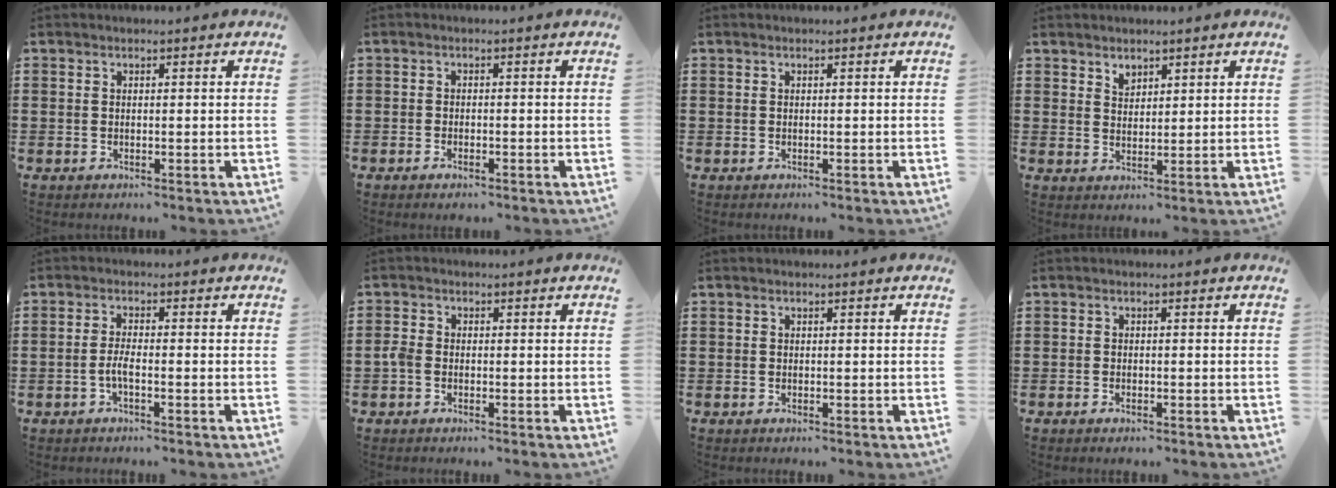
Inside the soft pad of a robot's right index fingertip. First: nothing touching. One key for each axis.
{"total": 1.1, "fx": -0.9, "fy": 0.4, "fz": 0.5, "tx": -0.012, "ty": -0.002, "tz": -0.016}
{"total": 0.0}
{"total": 2.1, "fx": 1.7, "fy": 1.1, "fz": 0.3, "tx": -0.009, "ty": 0.003, "tz": 0.034}
{"total": 2.5, "fx": -1.2, "fy": 0.4, "fz": 2.2, "tx": -0.055, "ty": -0.004, "tz": -0.027}
{"total": 1.8, "fx": -0.8, "fy": 1.2, "fz": 1.1, "tx": -0.040, "ty": -0.003, "tz": -0.021}
{"total": 0.0}
{"total": 0.7, "fx": -0.6, "fy": 0.2, "fz": 0.3, "tx": -0.008, "ty": -0.003, "tz": -0.010}